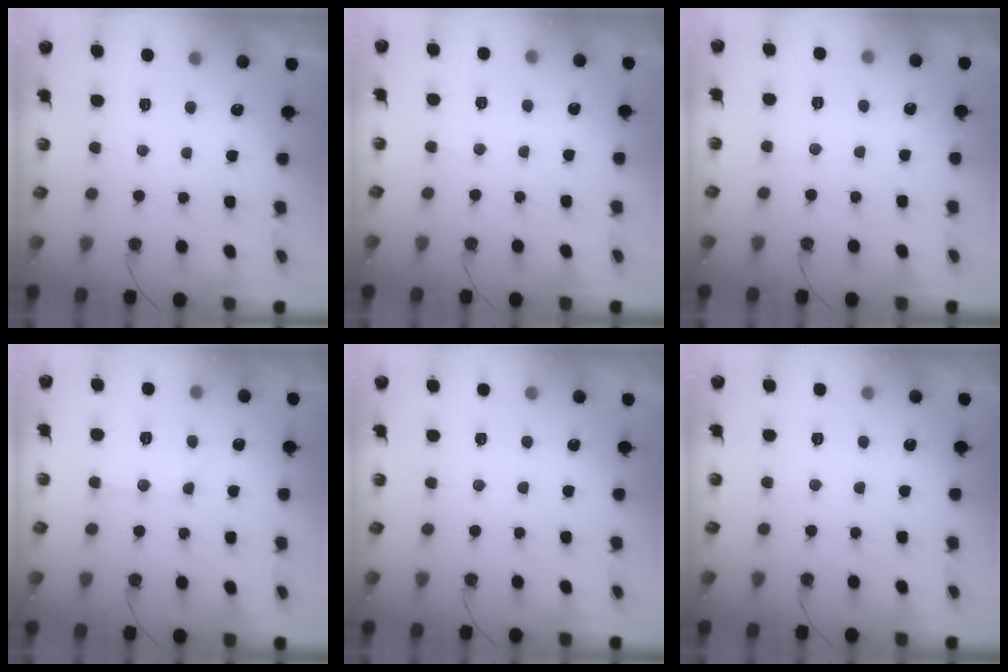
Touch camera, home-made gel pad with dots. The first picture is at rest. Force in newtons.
{"total": 4.9, "press": 4.9, "slide": 0.7}
{"total": 5.3, "press": 5.3, "slide": 0.5}
{"total": 12.0, "press": 11.9, "slide": 1.2}
{"total": 3.1, "press": 3.1, "slide": 0.4}
{"total": 2.7, "press": 2.6, "slide": 0.6}